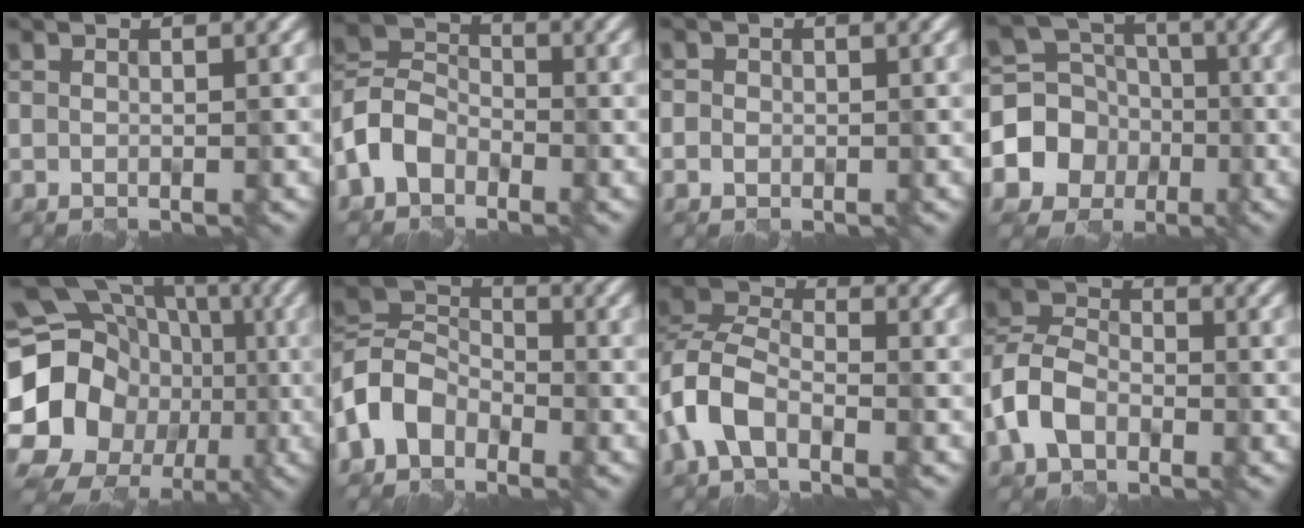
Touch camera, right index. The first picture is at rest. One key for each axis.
{"total": 4.5, "fx": -2.5, "fy": 3.1, "fz": 1.9, "tx": -0.042, "ty": 0.006, "tz": -0.063}
{"total": 1.1, "fx": -0.1, "fy": 1.1, "fz": 0.2, "tx": 0.000, "ty": -0.006, "tz": 0.001}
{"total": 6.4, "fx": -1.9, "fy": 5.8, "fz": 2.0, "tx": -0.028, "ty": 0.001, "tz": -0.055}
{"total": 21.7, "fx": -2.6, "fy": 19.3, "fz": 9.6, "tx": -0.174, "ty": 0.009, "tz": -0.085}
{"total": 5.4, "fx": -3.0, "fy": 3.7, "fz": 2.5, "tx": -0.054, "ty": 0.006, "tz": -0.075}
{"total": 5.3, "fx": -2.7, "fy": 3.1, "fz": 3.4, "tx": -0.068, "ty": 0.005, "tz": -0.063}
{"total": 5.1, "fx": -2.4, "fy": 3.5, "fz": 2.9, "tx": -0.064, "ty": 0.006, "tz": -0.057}